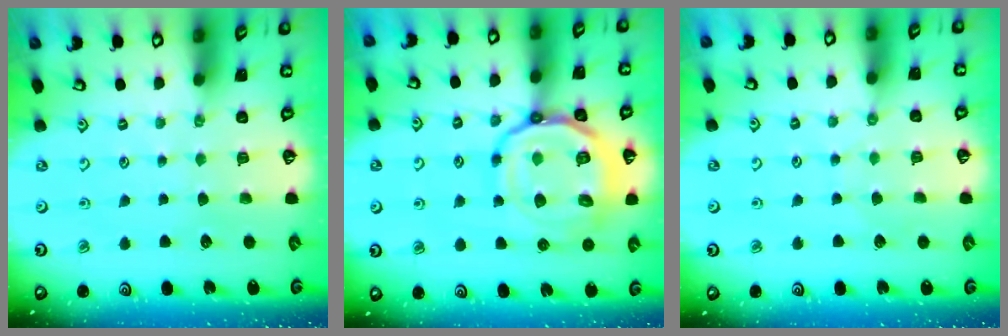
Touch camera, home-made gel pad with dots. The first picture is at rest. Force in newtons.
{"total": 20.5, "press": 20.4, "slide": 2.3}
{"total": 3.1, "press": 3.1, "slide": 0.4}